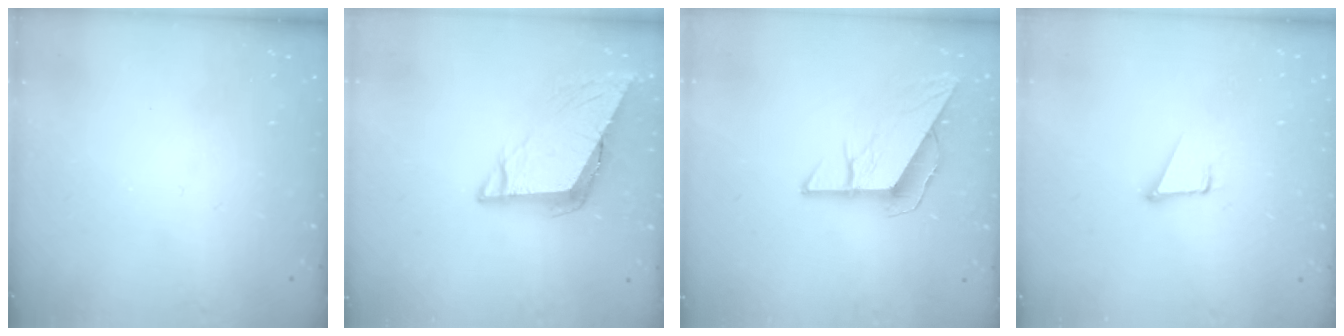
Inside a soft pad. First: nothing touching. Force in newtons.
{"total": 9.6, "press": 9.4, "slide": 2.1}
{"total": 8.2, "press": 8.2, "slide": 0.3}
{"total": 3.4, "press": 2.4, "slide": 2.4}